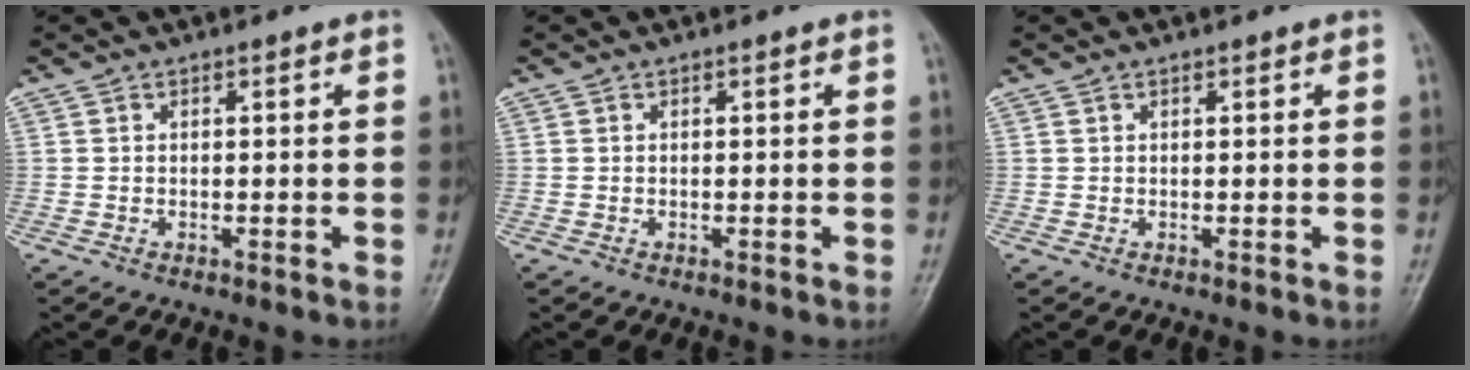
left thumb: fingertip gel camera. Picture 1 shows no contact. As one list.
[{"total": 0.0}, {"total": 0.0}]